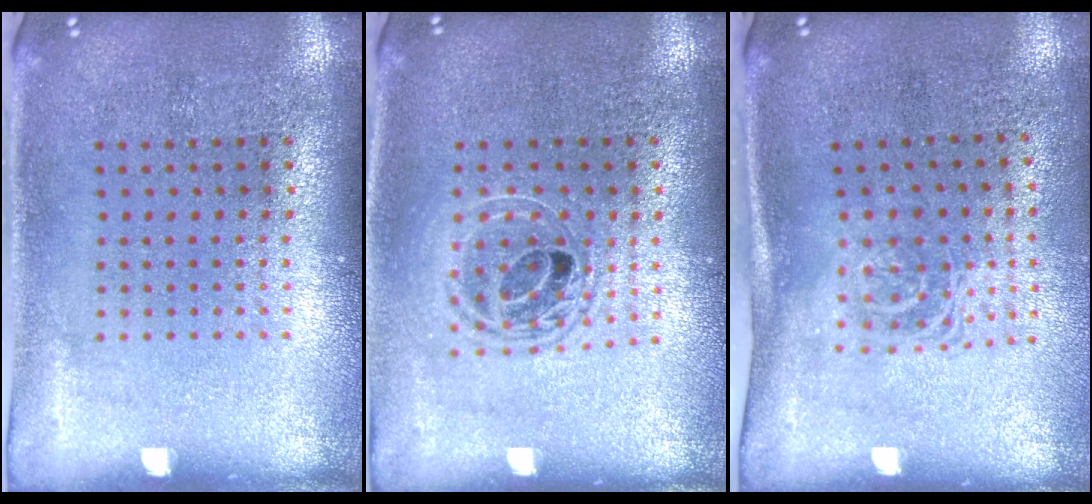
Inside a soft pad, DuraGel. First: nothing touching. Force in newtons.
{"total": 1.7, "press": 1.4, "slide": 0.9}
{"total": 1.6, "press": 1.1, "slide": 1.1}